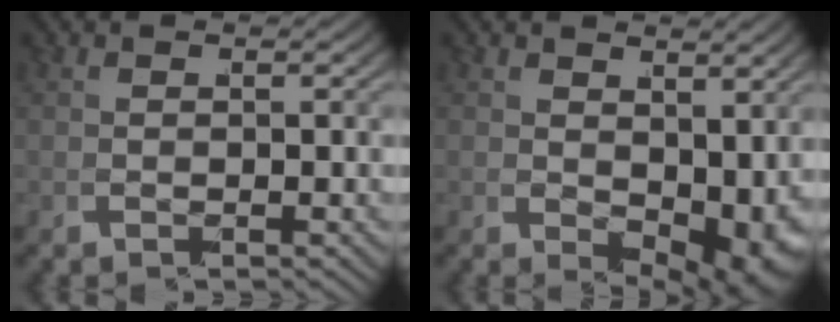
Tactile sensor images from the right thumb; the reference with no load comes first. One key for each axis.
{"total": 3.6, "fx": 0.3, "fy": 1.7, "fz": 3.2, "tx": -0.059, "ty": -0.021, "tz": 0.023}